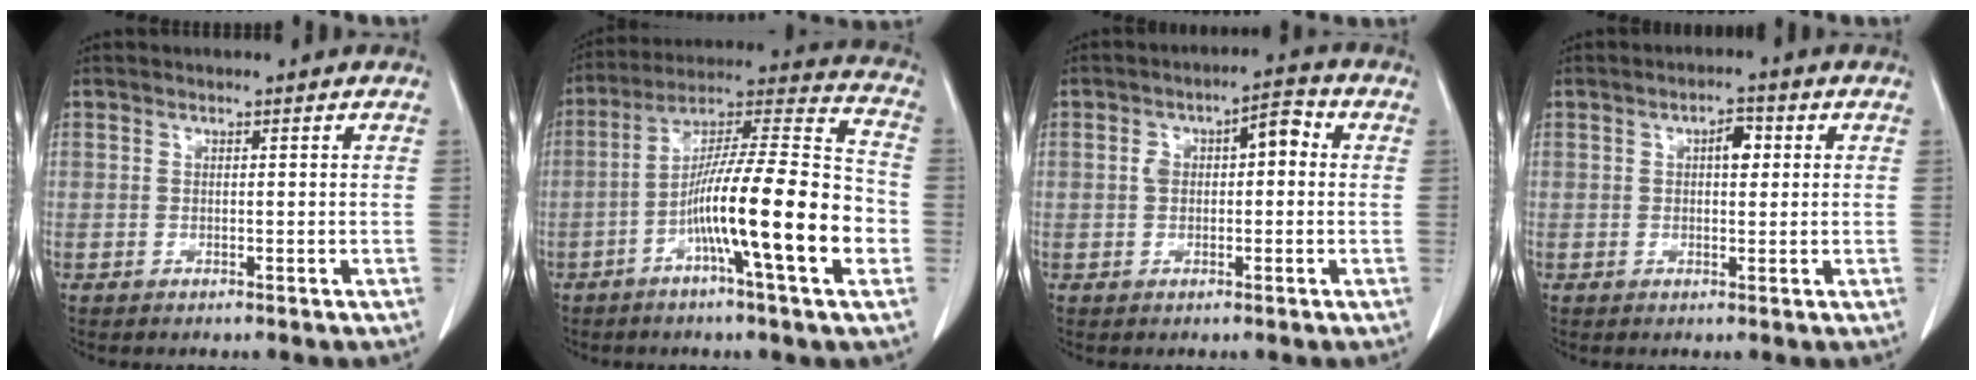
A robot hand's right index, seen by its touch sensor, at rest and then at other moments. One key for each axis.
{"total": 19.0, "fx": -5.3, "fy": 1.0, "fz": 18.2, "tx": -0.300, "ty": 0.006, "tz": -0.091}
{"total": 5.6, "fx": 0.9, "fy": 2.8, "fz": 4.8, "tx": -0.077, "ty": 0.039, "tz": 0.016}
{"total": 3.0, "fx": 0.7, "fy": 1.4, "fz": 2.6, "tx": -0.039, "ty": 0.007, "tz": 0.009}